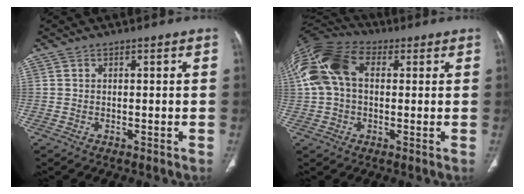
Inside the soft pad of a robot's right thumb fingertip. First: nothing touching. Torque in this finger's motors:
{"motor_torque": [2.36, 2.65, 1.25, -0.74, 0.69]}